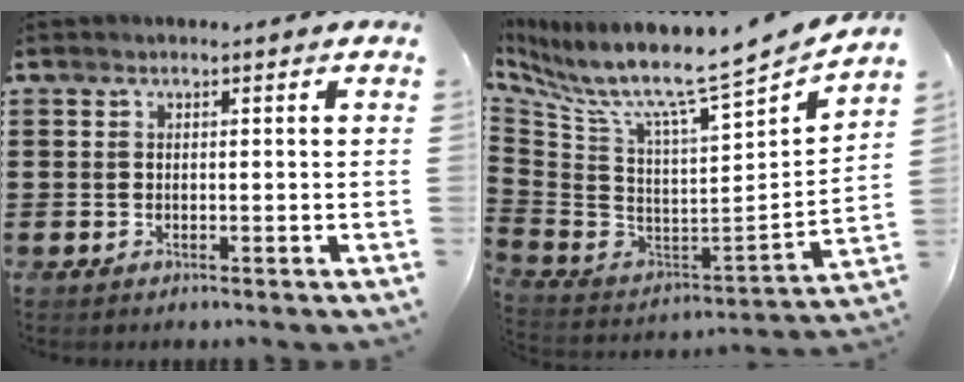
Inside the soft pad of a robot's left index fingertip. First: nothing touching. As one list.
[{"total": 7.4, "force": [6.1, -0.4, 4.2], "torque": [-0.101, -0.075, 0.089]}]